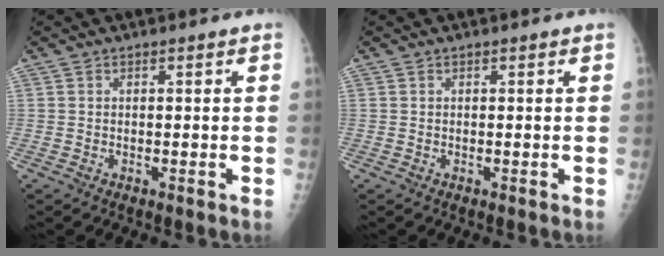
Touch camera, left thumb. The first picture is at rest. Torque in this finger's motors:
{"motor_torque": [-0.02, 0.00, -0.04, -0.04, 0.00]}